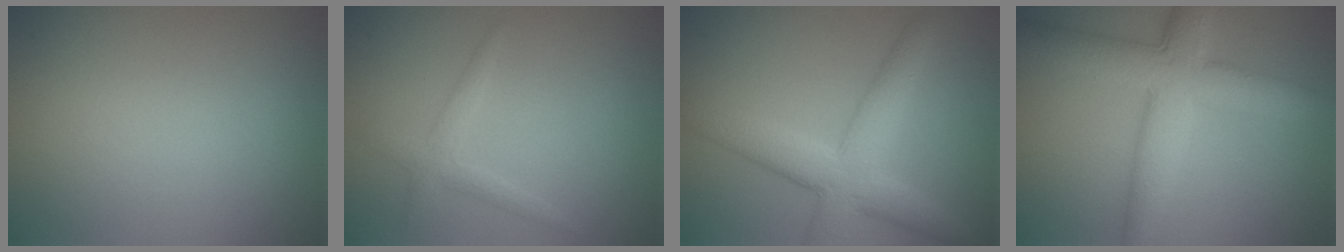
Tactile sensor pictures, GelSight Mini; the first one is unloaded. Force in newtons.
{"total": 1.8, "press": 1.8, "slide": 0.1}
{"total": 6.1, "press": 6.1, "slide": 0.4}
{"total": 7.0, "press": 7.0, "slide": 0.1}